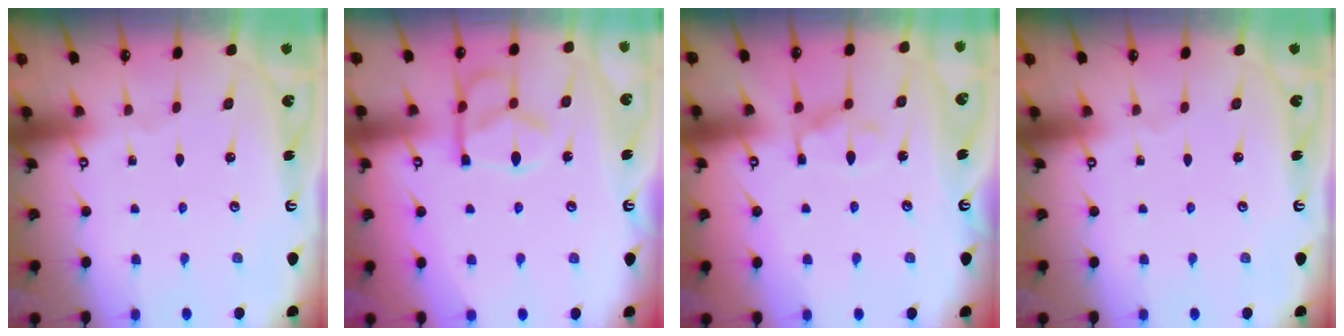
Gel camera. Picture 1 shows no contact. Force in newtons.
{"total": 10.9, "press": 10.8, "slide": 1.4}
{"total": 9.0, "press": 9.0, "slide": 0.7}
{"total": 0.0}